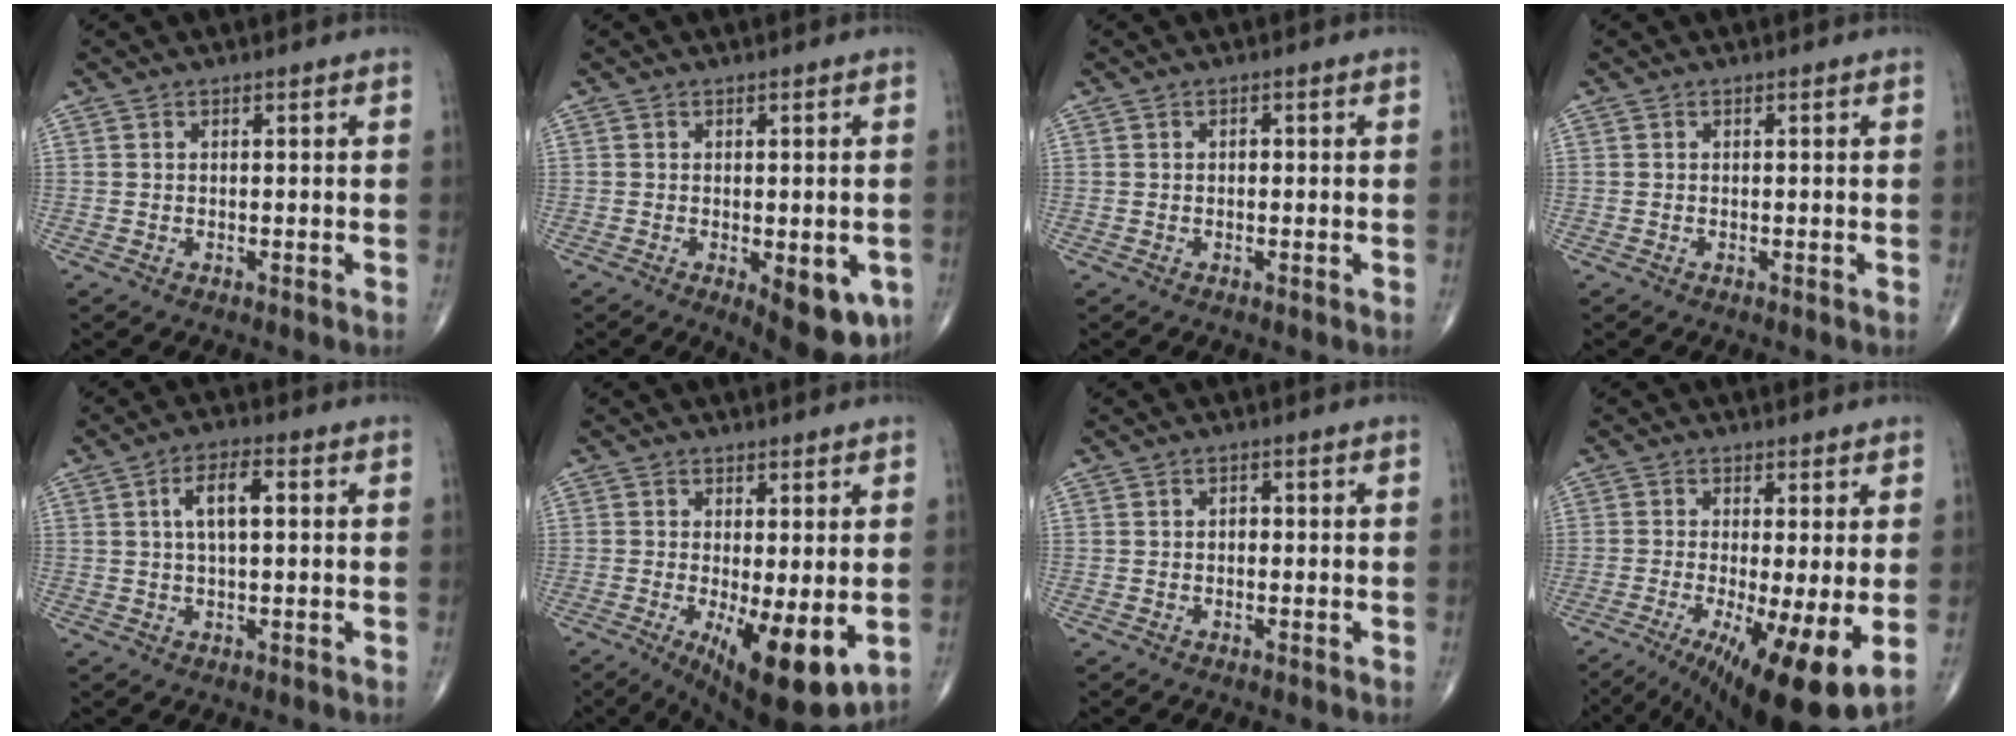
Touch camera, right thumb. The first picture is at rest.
{"total": 9.5, "force": [-3.1, 3.8, 8.1], "torque": [-0.084, -0.008, -0.035]}
{"total": 0.7, "force": [0.0, 0.5, 0.5], "torque": [-0.005, 0.002, -0.001]}
{"total": 0.0}
{"total": 6.3, "force": [1.3, 2.5, 5.6], "torque": [-0.097, 0.009, 0.021]}
{"total": 12.0, "force": [-2.8, 3.8, 11.0], "torque": [-0.161, -0.028, -0.031]}
{"total": 1.0, "force": [-0.1, 0.7, 0.7], "torque": [-0.002, 0.003, -0.004]}
{"total": 14.7, "force": [-4.3, 3.2, 13.6], "torque": [-0.199, -0.025, -0.057]}